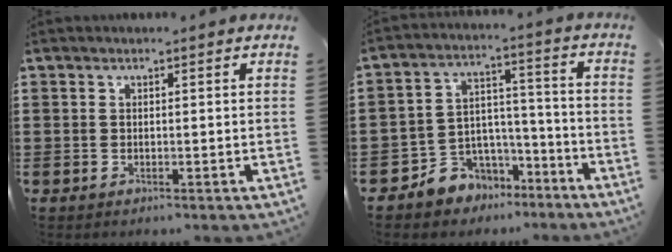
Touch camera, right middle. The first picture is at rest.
{"total": 6.2, "force": [-4.7, 4.1, -0.3], "torque": [-0.019, 0.010, -0.094]}